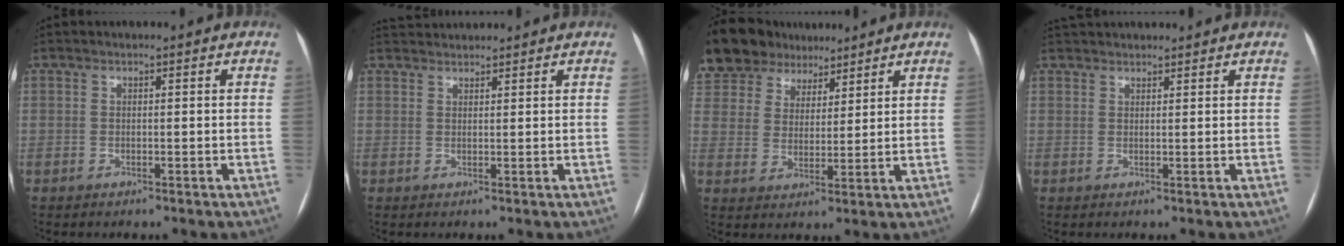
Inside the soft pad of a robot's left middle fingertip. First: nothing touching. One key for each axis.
{"total": 3.9, "fx": 3.9, "fy": 0.5, "fz": 0.5, "tx": -0.012, "ty": 0.036, "tz": 0.067}
{"total": 17.3, "fx": 13.3, "fy": 9.6, "fz": 5.5, "tx": -0.147, "ty": 0.048, "tz": 0.243}
{"total": 7.0, "fx": 6.4, "fy": 1.5, "fz": 2.2, "tx": -0.032, "ty": 0.041, "tz": 0.094}